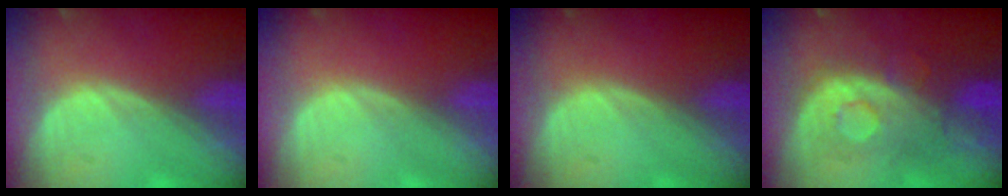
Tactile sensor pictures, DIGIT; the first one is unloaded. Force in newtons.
{"total": 0.0}
{"total": 0.0}
{"total": 8.6, "press": 8.4, "slide": 1.4}